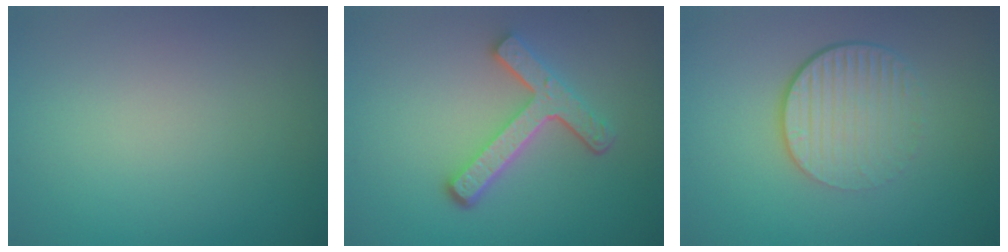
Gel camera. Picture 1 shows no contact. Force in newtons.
{"total": 4.7, "press": 3.4, "slide": 3.2}
{"total": 4.7, "press": 2.9, "slide": 3.7}